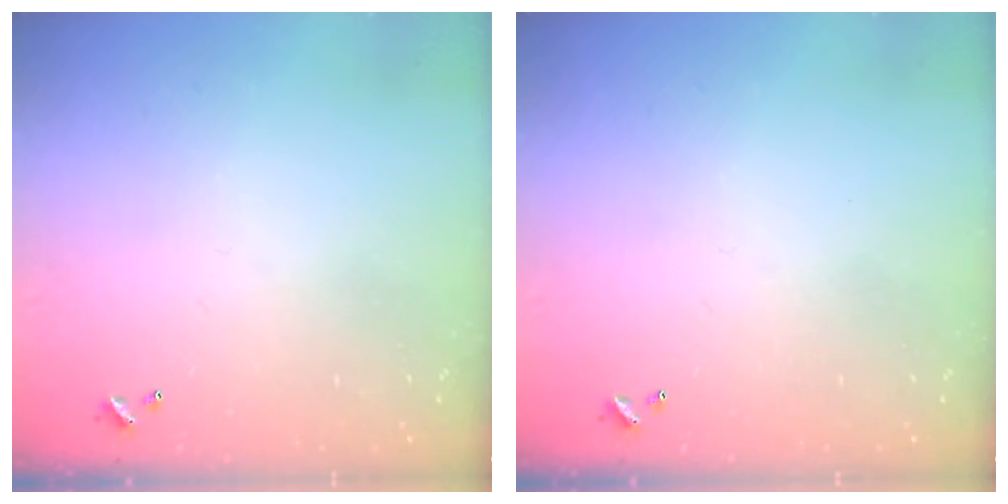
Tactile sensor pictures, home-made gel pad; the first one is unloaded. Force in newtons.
{"total": 0.0}